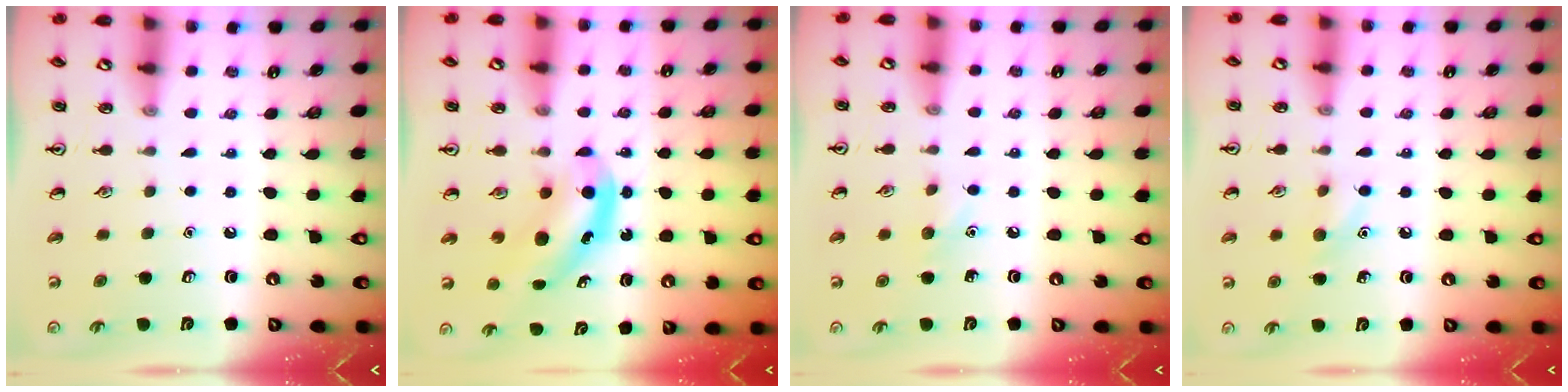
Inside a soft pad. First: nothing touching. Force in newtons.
{"total": 5.9, "press": 5.9, "slide": 0.8}
{"total": 5.2, "press": 4.9, "slide": 1.7}
{"total": 6.3, "press": 6.0, "slide": 1.9}